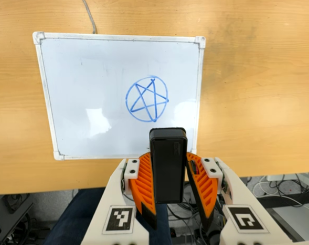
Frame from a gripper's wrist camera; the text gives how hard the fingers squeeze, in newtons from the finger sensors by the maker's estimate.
{"total": 5.0, "left": 4.6, "right": 5.4}